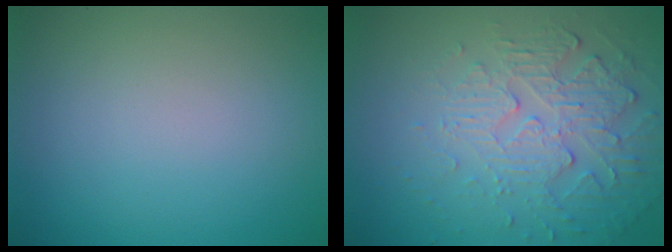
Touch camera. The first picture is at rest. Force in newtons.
{"total": 6.0, "press": 3.6, "slide": 4.8}